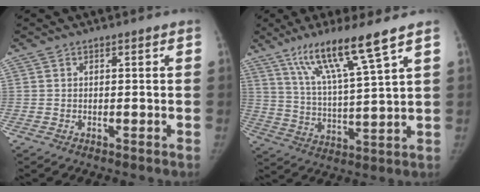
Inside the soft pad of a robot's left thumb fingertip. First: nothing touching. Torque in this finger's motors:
{"motor_torque": [1.80, 0.43, 1.25, -1.52, 0.49]}